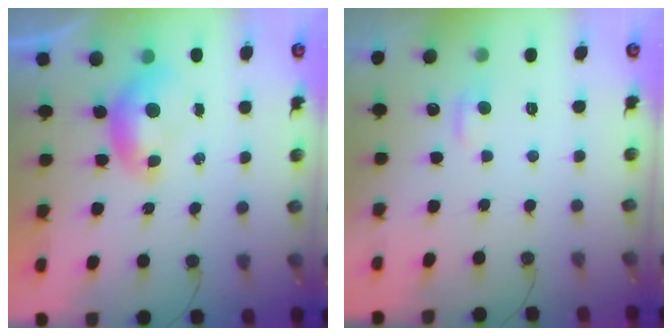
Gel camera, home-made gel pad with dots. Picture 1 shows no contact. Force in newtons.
{"total": 1.0, "press": 0.7, "slide": 0.7}